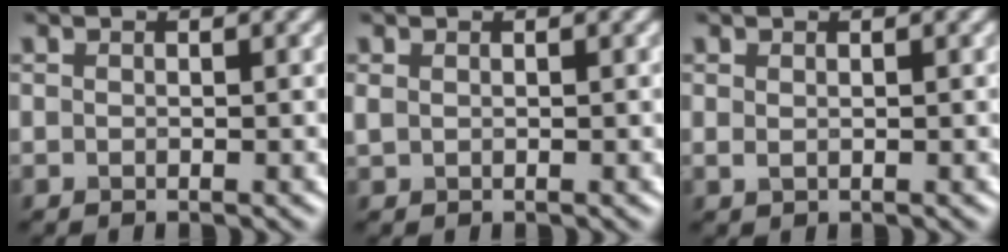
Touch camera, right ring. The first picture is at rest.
{"total": 0.6, "force": [0.2, 0.4, 0.3], "torque": [-0.010, -0.001, 0.006]}
{"total": 0.5, "force": [0.2, 0.3, 0.4], "torque": [-0.010, -0.001, 0.004]}